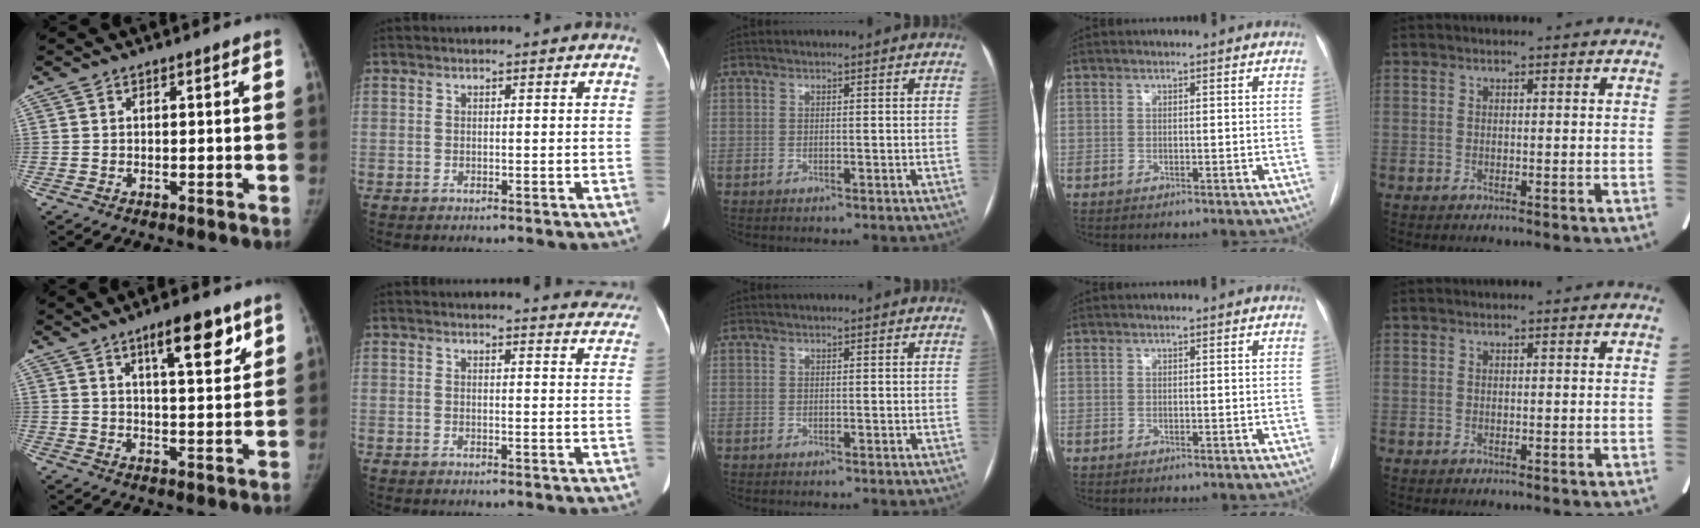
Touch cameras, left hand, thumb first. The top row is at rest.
{"thumb": {"total": 10.0, "force": [5.8, 2.9, 7.6], "torque": [-0.094, -0.032, 0.087]}, "index": {"total": 15.7, "force": [15.2, 2.4, 2.7], "torque": [-0.005, -0.059, 0.145]}}